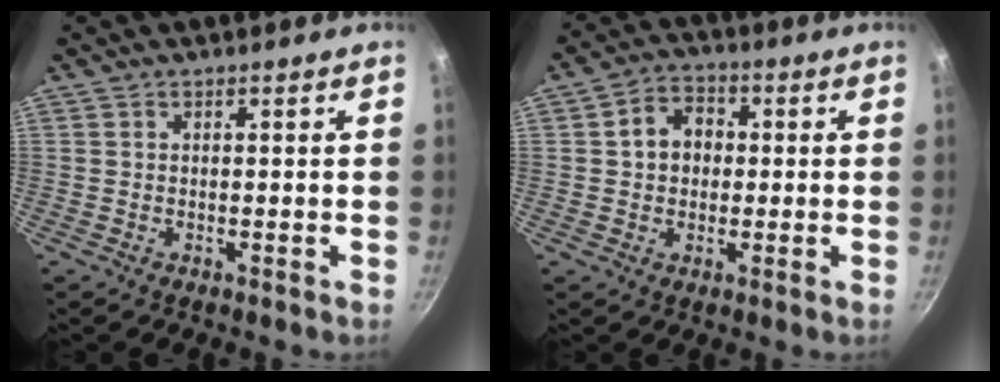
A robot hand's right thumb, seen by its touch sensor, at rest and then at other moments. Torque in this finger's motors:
{"motor_torque": [-0.40, -0.19, 0.07, -0.19, 0.07]}